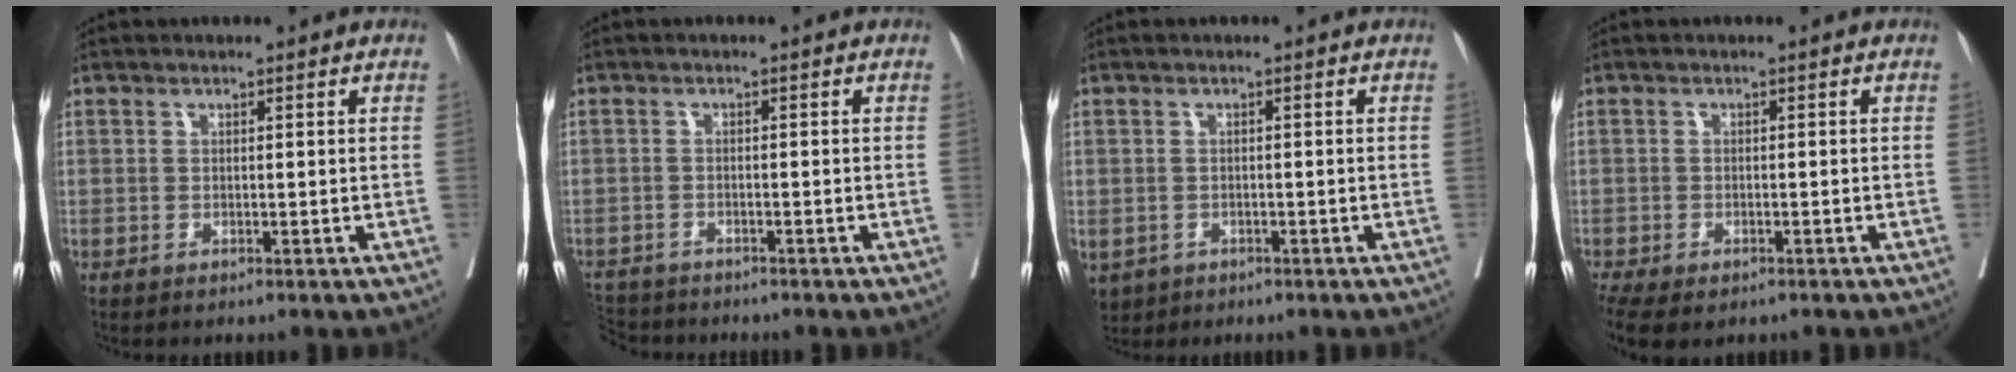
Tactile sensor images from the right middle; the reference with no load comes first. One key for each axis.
{"total": 5.7, "fx": -5.4, "fy": 1.7, "fz": 0.9, "tx": -0.018, "ty": -0.010, "tz": -0.091}
{"total": 6.1, "fx": -2.9, "fy": 4.9, "fz": 2.0, "tx": -0.056, "ty": -0.003, "tz": -0.038}
{"total": 10.2, "fx": -6.5, "fy": 5.4, "fz": 5.8, "tx": -0.148, "ty": -0.011, "tz": -0.091}